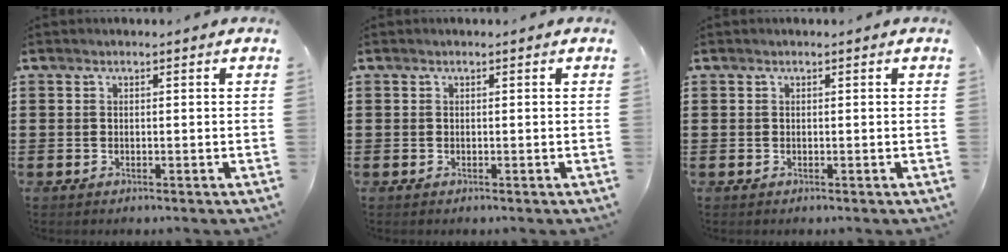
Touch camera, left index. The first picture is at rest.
{"total": 0.0}
{"total": 0.0}